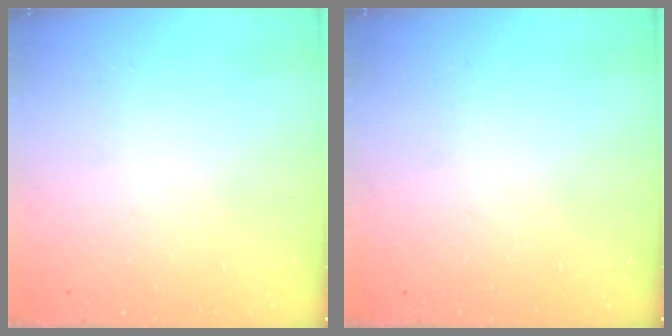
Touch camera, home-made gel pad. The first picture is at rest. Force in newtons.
{"total": 0.0}